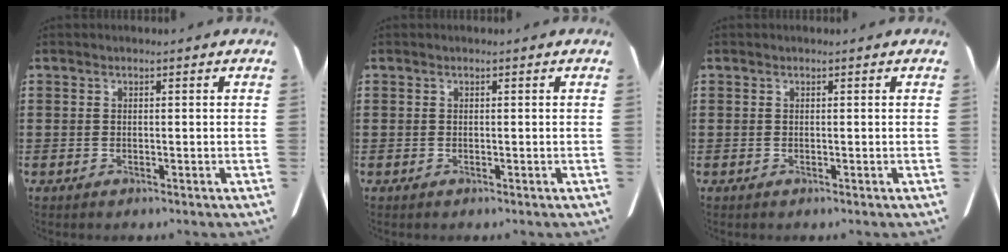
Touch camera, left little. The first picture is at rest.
{"total": 0.0}
{"total": 0.0}